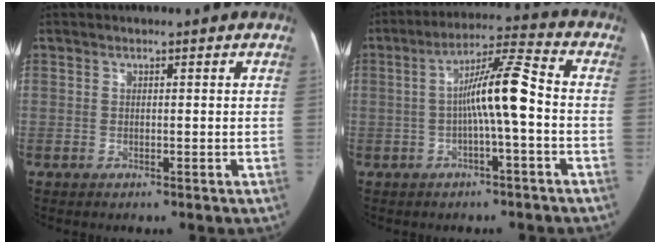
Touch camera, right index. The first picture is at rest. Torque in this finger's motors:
{"motor_torque": [1.51, -0.27, 0.51, 0.16]}